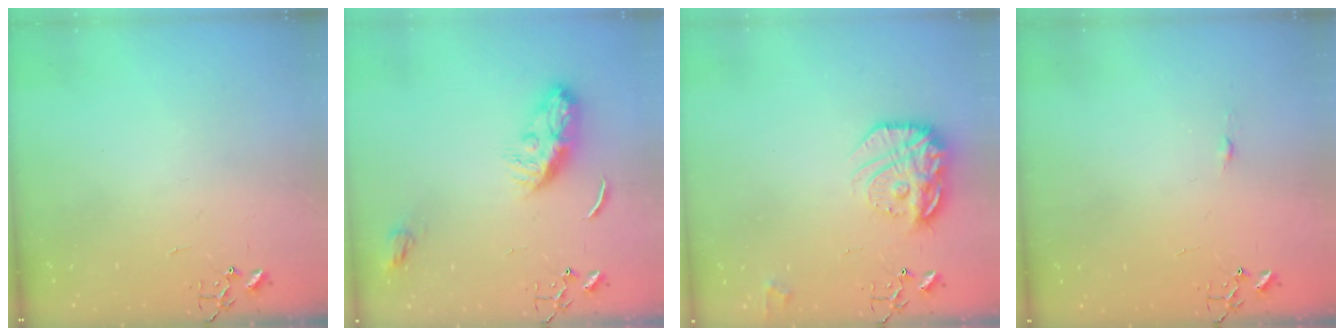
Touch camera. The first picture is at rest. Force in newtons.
{"total": 10.6, "press": 10.5, "slide": 0.7}
{"total": 17.4, "press": 17.3, "slide": 1.2}
{"total": 3.3, "press": 3.3, "slide": 0.4}